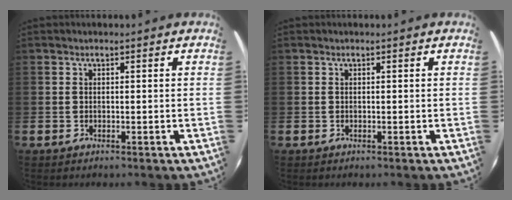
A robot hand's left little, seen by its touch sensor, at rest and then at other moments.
{"total": 0.0}